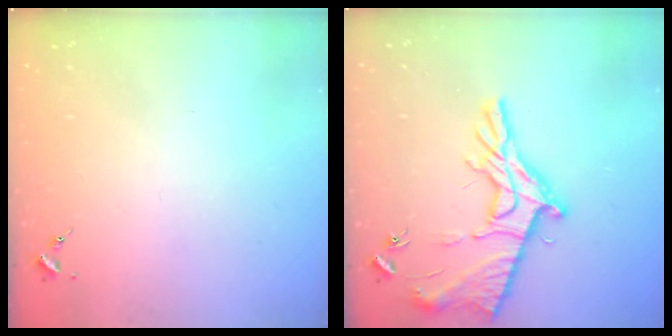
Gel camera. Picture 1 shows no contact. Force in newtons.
{"total": 17.4, "press": 17.3, "slide": 0.9}